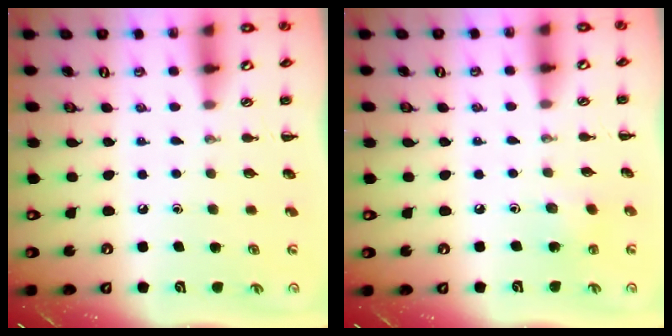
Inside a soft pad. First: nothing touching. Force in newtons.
{"total": 2.2, "press": 2.1, "slide": 0.7}